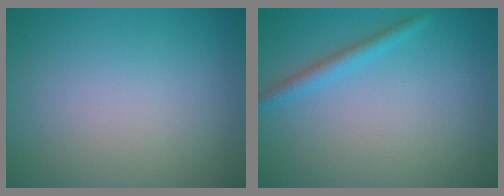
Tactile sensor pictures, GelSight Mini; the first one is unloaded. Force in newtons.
{"total": 1.8, "press": 1.8, "slide": 0.1}